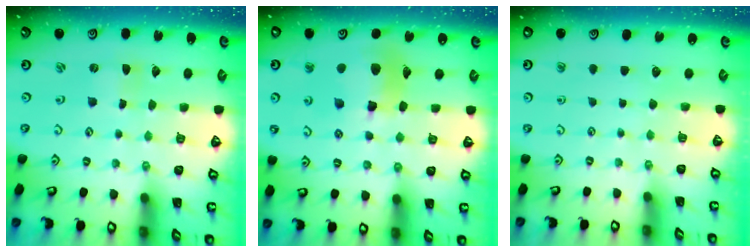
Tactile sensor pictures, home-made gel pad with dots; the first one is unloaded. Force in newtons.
{"total": 13.6, "press": 13.6, "slide": 1.4}
{"total": 0.0}